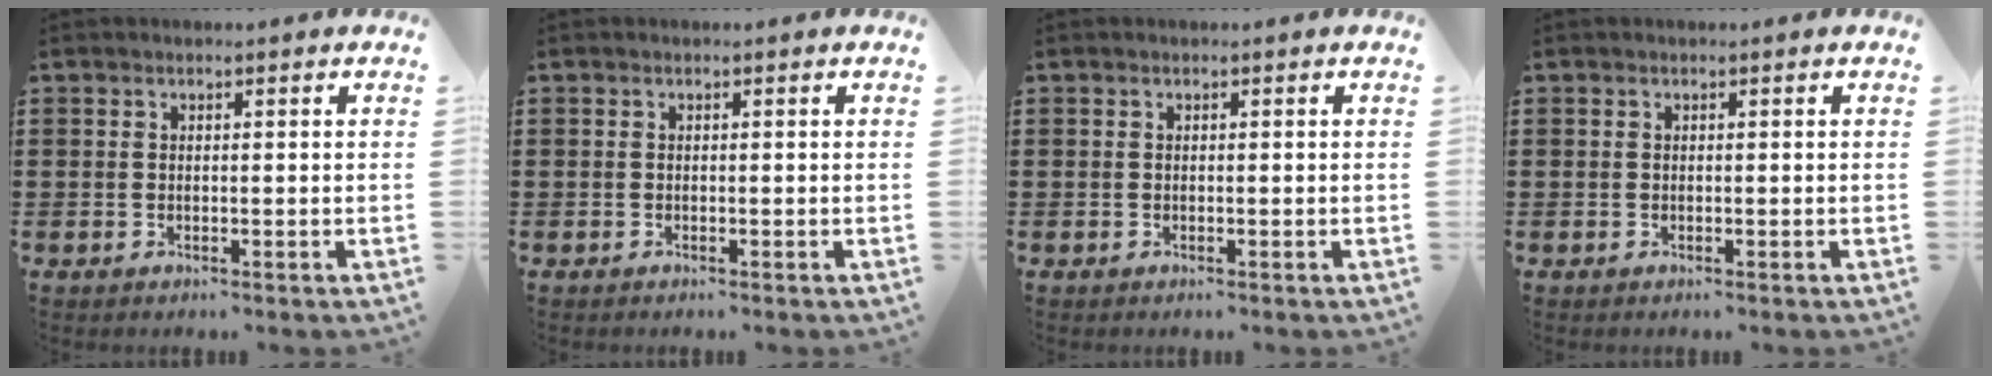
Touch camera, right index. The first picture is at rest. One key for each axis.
{"total": 0.0}
{"total": 0.0}
{"total": 0.0}